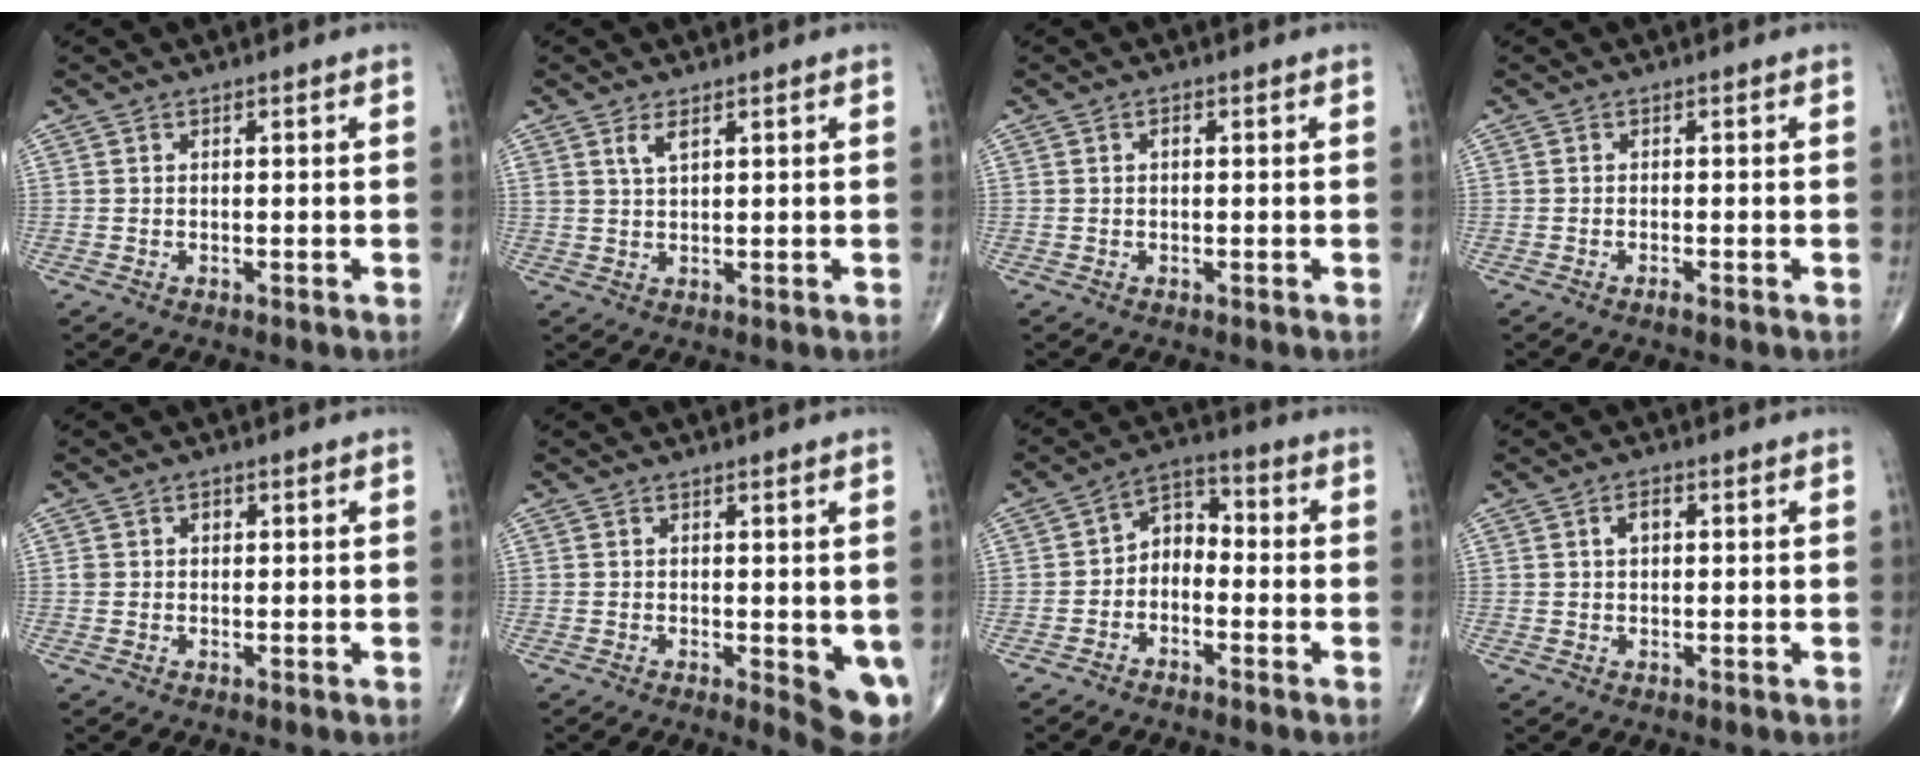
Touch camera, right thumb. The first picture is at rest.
{"total": 2.6, "force": [1.5, 1.0, 1.9], "torque": [-0.038, -0.005, 0.033]}
{"total": 1.0, "force": [0.1, 0.6, 0.8], "torque": [-0.011, 0.002, 0.001]}
{"total": 0.9, "force": [-0.6, 0.1, 0.6], "torque": [-0.017, 0.000, -0.014]}
{"total": 1.8, "force": [0.5, 1.5, 0.9], "torque": [-0.006, 0.002, 0.006]}
{"total": 6.5, "force": [-0.9, 2.1, 6.1], "torque": [-0.068, -0.015, -0.010]}
{"total": 6.0, "force": [-1.8, 4.3, 3.9], "torque": [-0.044, 0.037, -0.048]}
{"total": 2.5, "force": [0.6, 1.5, 1.9], "torque": [-0.031, 0.008, 0.008]}